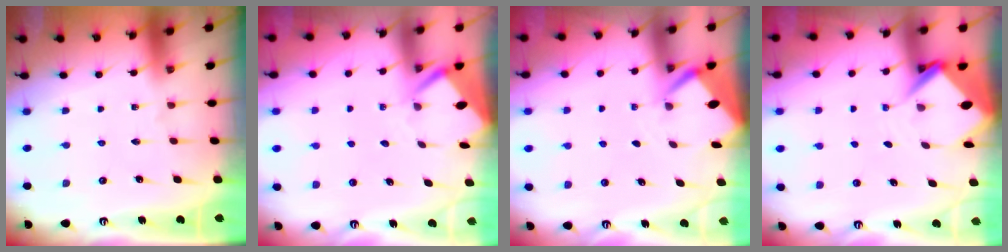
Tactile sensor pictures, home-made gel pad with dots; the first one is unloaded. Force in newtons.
{"total": 3.8, "press": 3.8, "slide": 0.3}
{"total": 2.4, "press": 2.4, "slide": 0.3}
{"total": 4.7, "press": 4.7, "slide": 0.3}